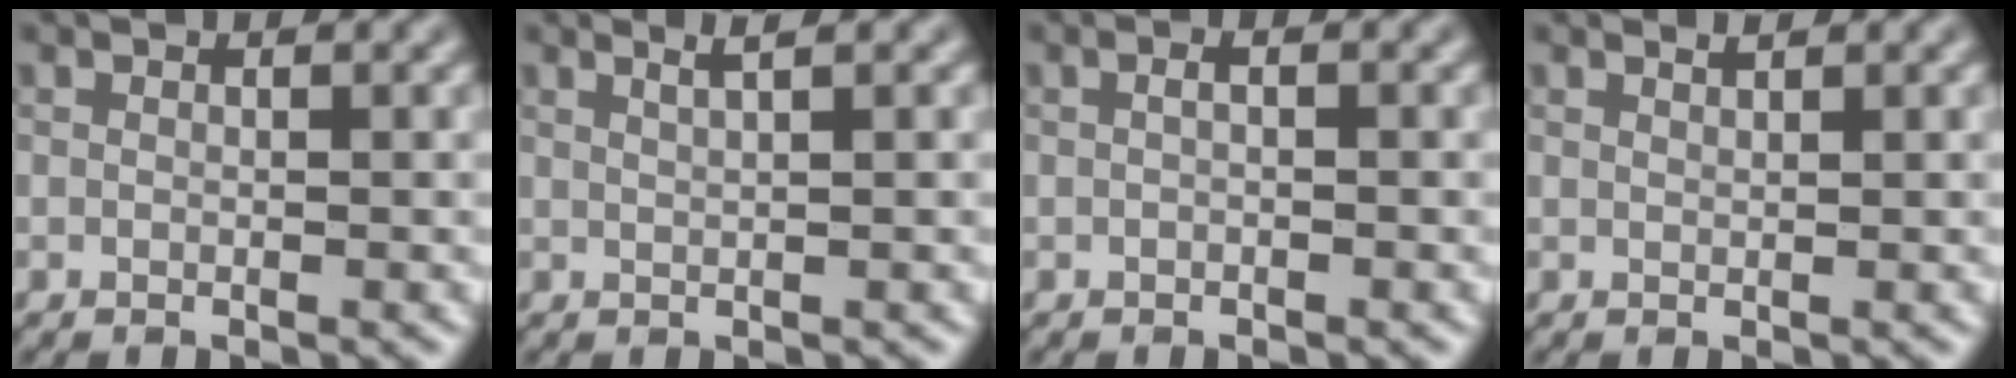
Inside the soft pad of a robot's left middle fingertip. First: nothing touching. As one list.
[{"total": 1.5, "force": [1.0, 0.3, 1.0], "torque": [-0.014, 0.003, 0.005]}, {"total": 0.5, "force": [-0.2, -0.1, 0.5], "torque": [-0.019, -0.003, -0.005]}, {"total": 0.7, "force": [0.7, 0.1, 0.3], "torque": [-0.003, -0.003, 0.004]}]